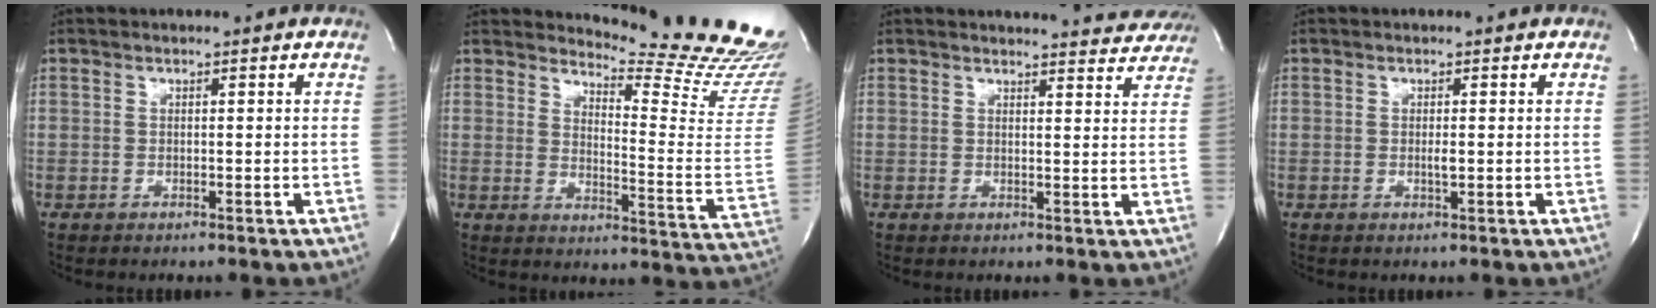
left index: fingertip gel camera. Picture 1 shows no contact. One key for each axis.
{"total": 17.8, "fx": 17.2, "fy": 0.0, "fz": 4.8, "tx": -0.072, "ty": -0.162, "tz": 0.192}
{"total": 9.8, "fx": 9.7, "fy": 1.4, "fz": 0.9, "tx": 0.008, "ty": -0.035, "tz": 0.084}
{"total": 1.0, "fx": -0.7, "fy": 0.1, "fz": 0.6, "tx": -0.014, "ty": -0.011, "tz": -0.012}